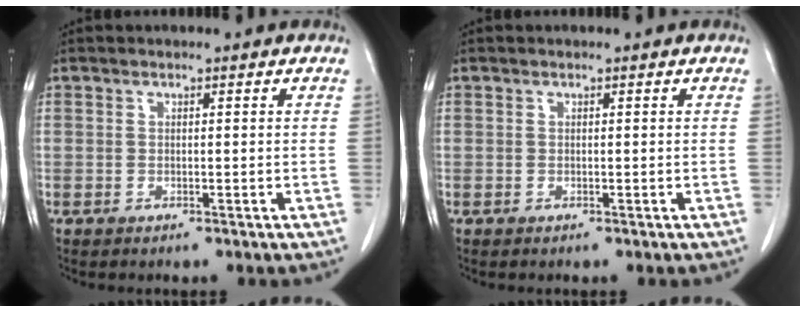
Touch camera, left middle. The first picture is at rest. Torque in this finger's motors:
{"motor_torque": [-0.02, 0.02, 0.02, 0.00]}